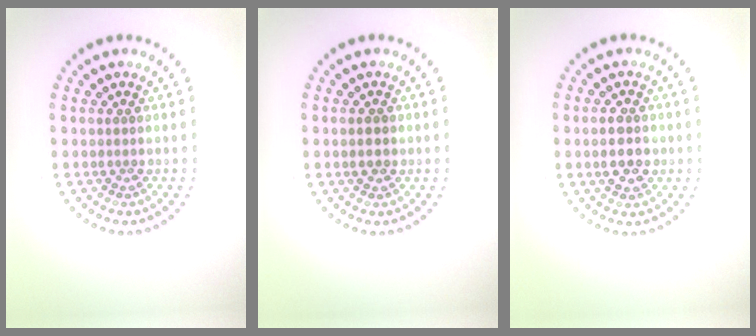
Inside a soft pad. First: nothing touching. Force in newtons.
{"total": 1.7, "press": 1.7, "slide": 0.0}
{"total": 3.0, "press": 3.0, "slide": 0.0}